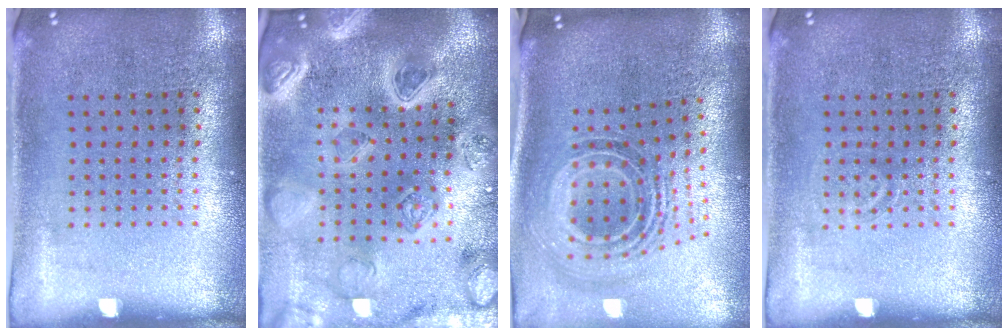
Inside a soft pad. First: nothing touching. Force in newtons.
{"total": 5.0, "press": 4.2, "slide": 2.7}
{"total": 1.8, "press": 1.3, "slide": 1.2}
{"total": 0.8, "press": 0.7, "slide": 0.2}